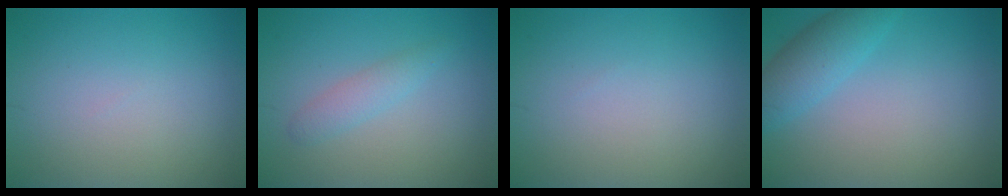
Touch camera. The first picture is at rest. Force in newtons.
{"total": 1.7, "press": 1.7, "slide": 0.1}
{"total": 0.0}
{"total": 3.5, "press": 3.5, "slide": 0.2}